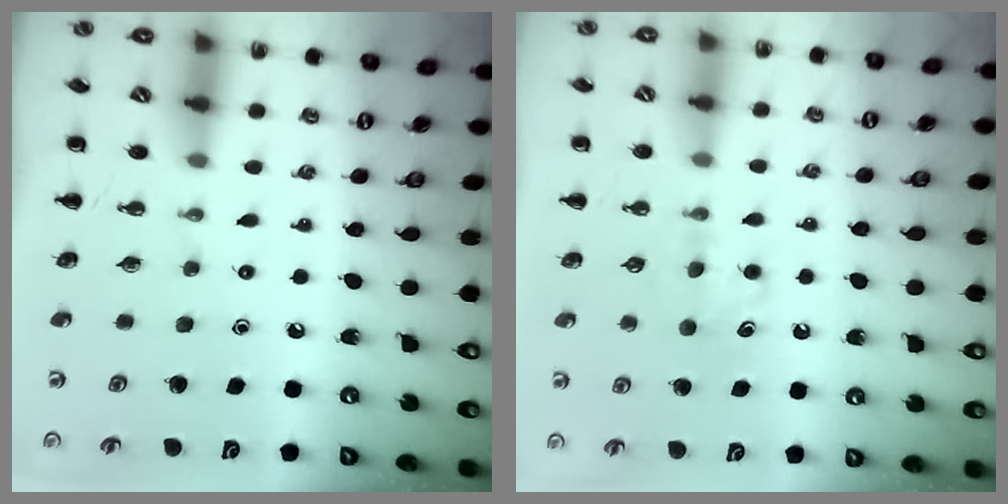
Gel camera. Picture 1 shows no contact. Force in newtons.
{"total": 5.6, "press": 5.4, "slide": 1.6}